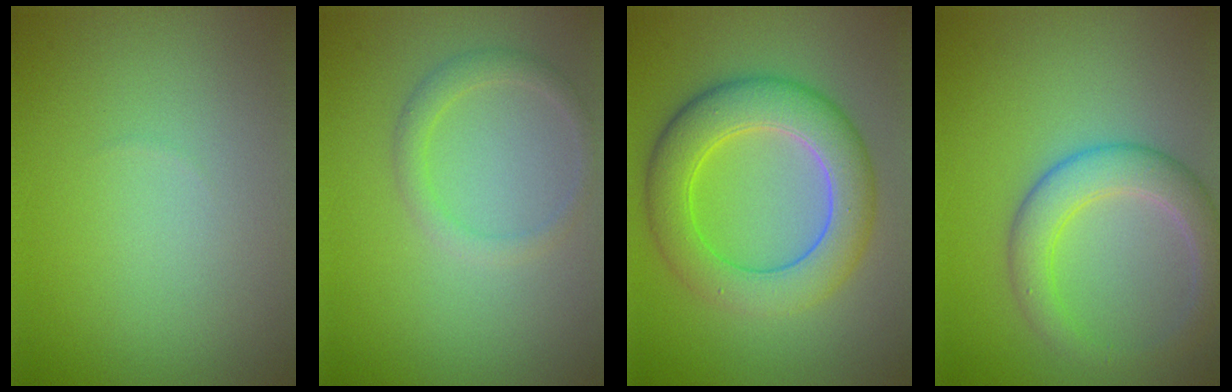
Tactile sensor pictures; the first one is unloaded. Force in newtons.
{"total": 1.8, "press": 1.8, "slide": 0.1}
{"total": 7.2, "press": 7.2, "slide": 0.5}
{"total": 4.4, "press": 4.4, "slide": 0.3}